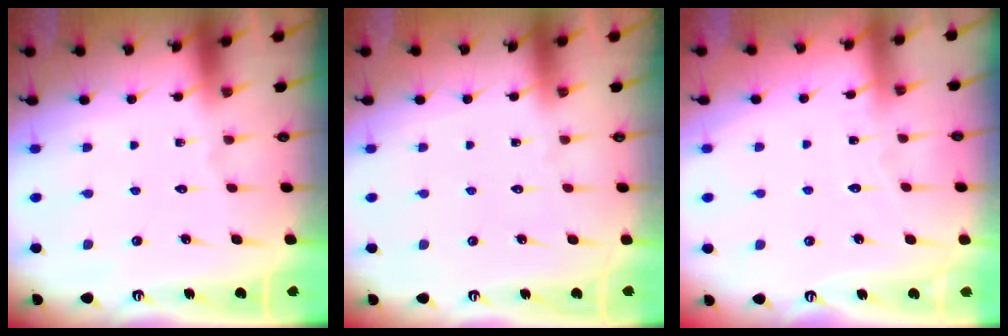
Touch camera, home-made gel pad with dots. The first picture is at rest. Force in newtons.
{"total": 0.0}
{"total": 3.2, "press": 3.2, "slide": 0.5}